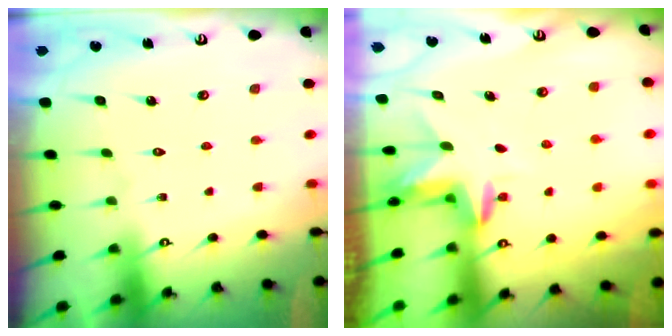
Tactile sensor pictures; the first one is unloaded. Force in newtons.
{"total": 3.2, "press": 3.2, "slide": 0.3}